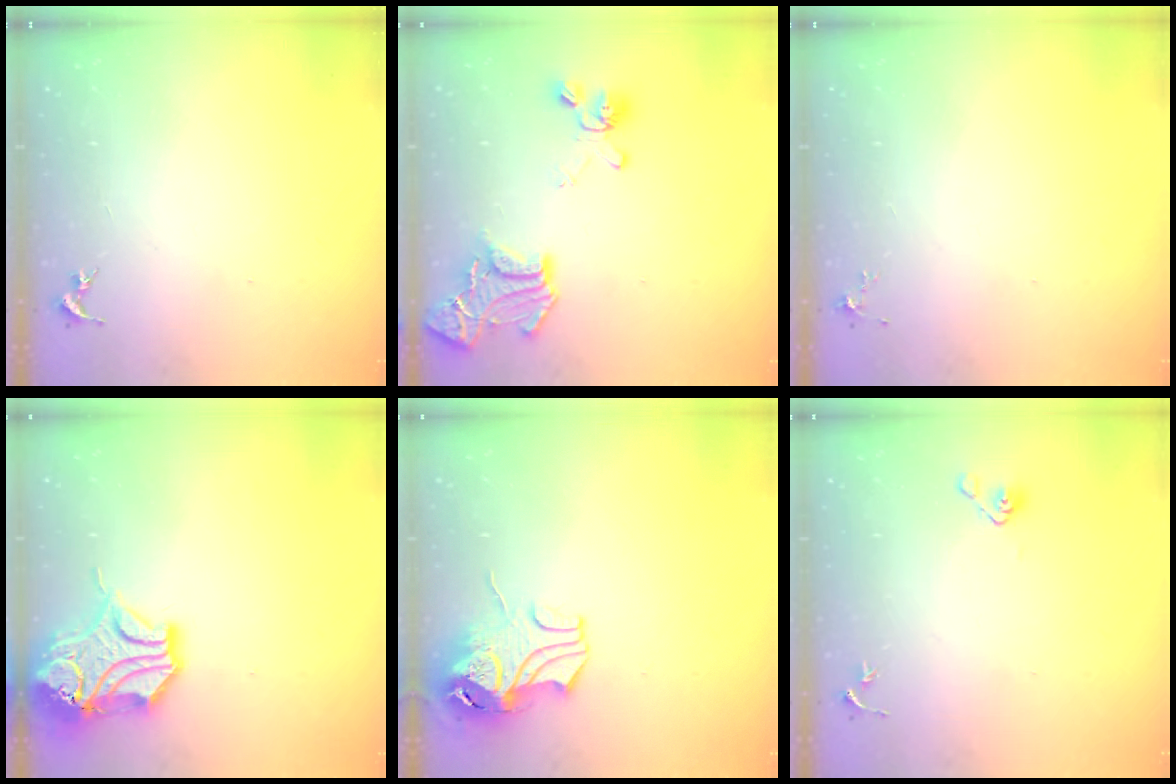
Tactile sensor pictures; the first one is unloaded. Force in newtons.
{"total": 18.5, "press": 18.4, "slide": 1.6}
{"total": 4.5, "press": 4.4, "slide": 0.6}
{"total": 17.3, "press": 17.2, "slide": 2.1}
{"total": 10.3, "press": 10.2, "slide": 1.5}
{"total": 6.4, "press": 6.0, "slide": 2.1}